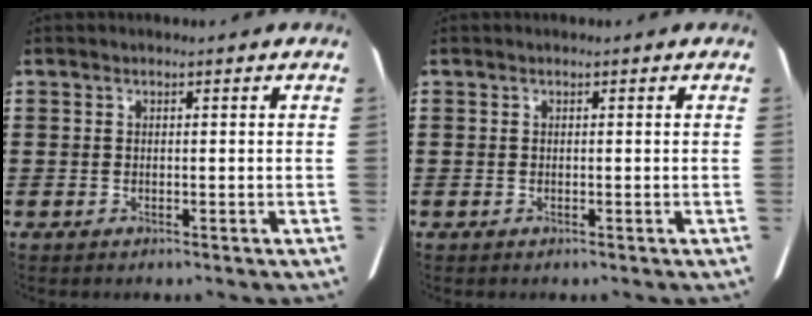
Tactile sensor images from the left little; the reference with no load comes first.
{"total": 0.0}